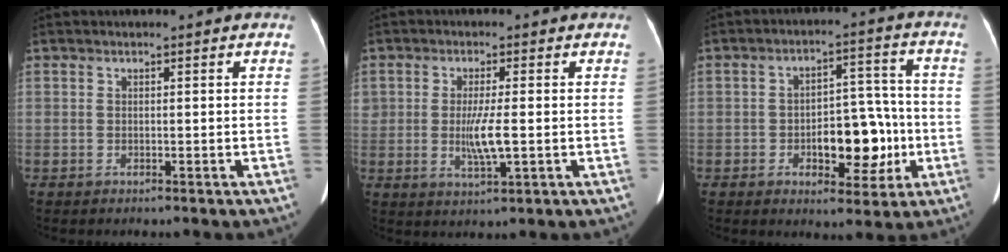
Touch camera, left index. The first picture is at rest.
{"total": 4.4, "force": [-0.8, 0.7, 4.3], "torque": [-0.082, -0.022, -0.013]}
{"total": 9.6, "force": [-3.1, 4.8, 7.7], "torque": [-0.102, 0.007, -0.042]}